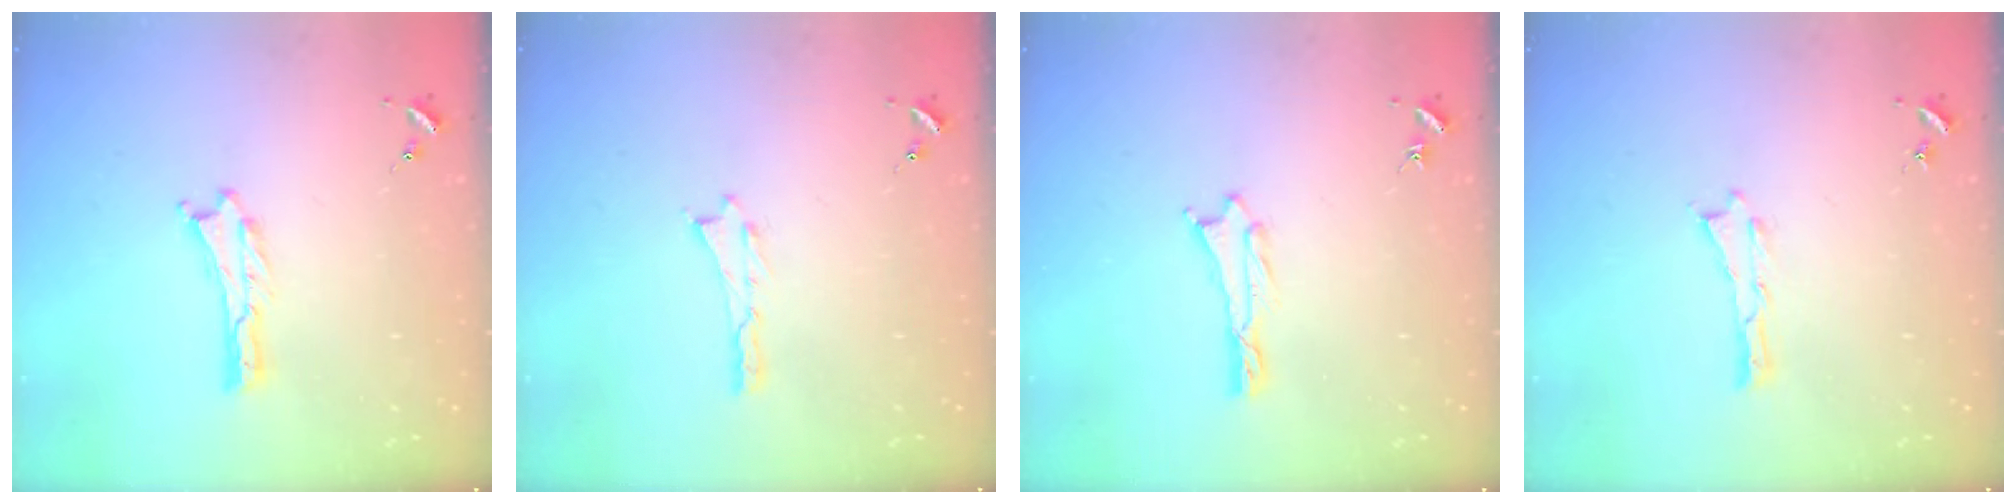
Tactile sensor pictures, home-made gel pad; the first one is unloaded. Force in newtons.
{"total": 0.0}
{"total": 0.7, "press": 0.7, "slide": 0.1}
{"total": 0.0}